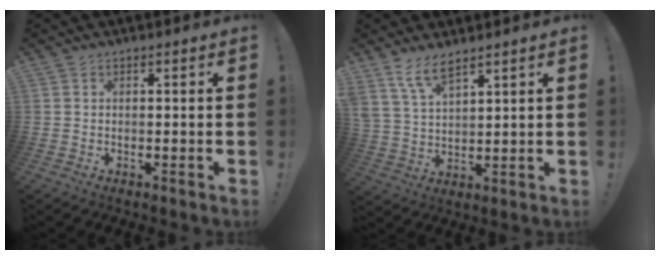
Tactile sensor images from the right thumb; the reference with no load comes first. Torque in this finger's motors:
{"motor_torque": [-0.21, 0.92, 0.15, 0.37, 0.40]}